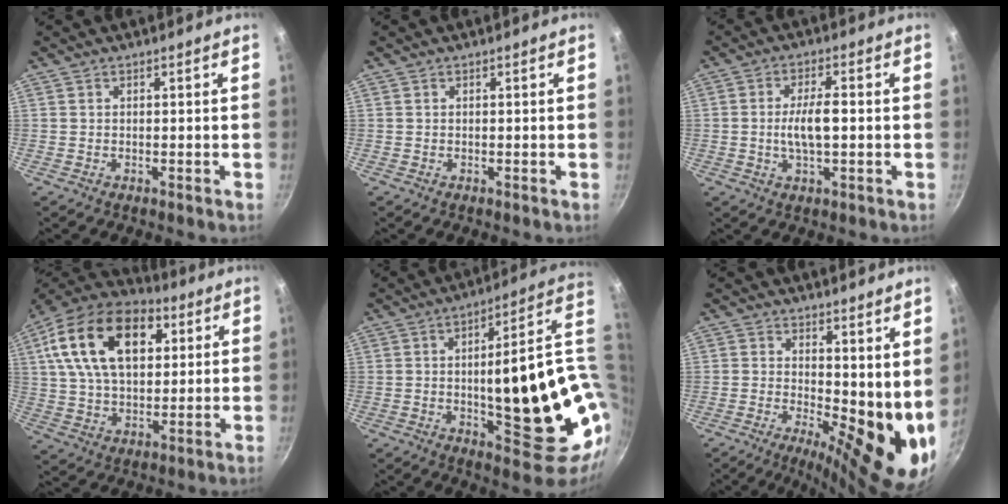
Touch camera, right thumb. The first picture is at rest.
{"total": 0.0}
{"total": 6.7, "force": [-0.4, 2.5, 6.2], "torque": [-0.111, 0.011, -0.008]}
{"total": 22.6, "force": [7.1, 13.8, 16.3], "torque": [-0.269, 0.005, 0.112]}
{"total": 26.1, "force": [0.2, 8.7, 24.6], "torque": [-0.311, -0.006, 0.016]}
{"total": 12.4, "force": [1.0, 4.8, 11.3], "torque": [-0.134, -0.021, 0.021]}